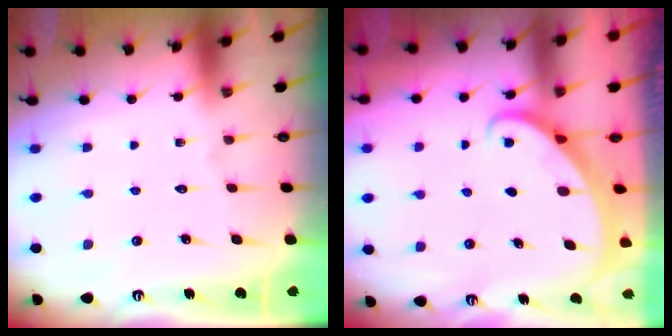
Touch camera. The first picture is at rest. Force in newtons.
{"total": 1.7, "press": 1.6, "slide": 0.0}